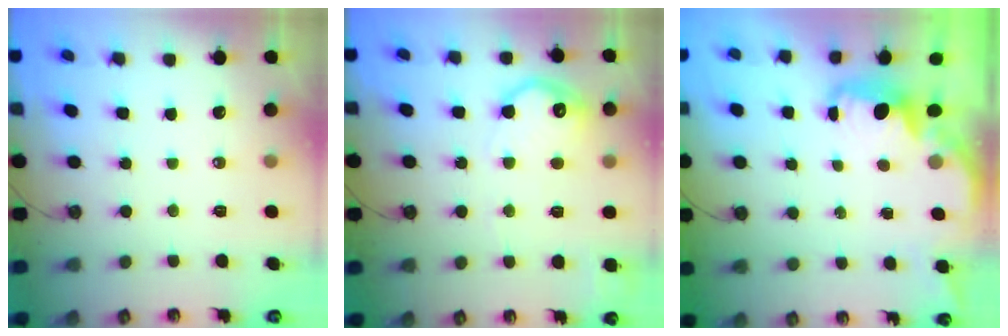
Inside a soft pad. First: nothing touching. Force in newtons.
{"total": 13.3, "press": 13.3, "slide": 0.7}
{"total": 1.6, "press": 1.4, "slide": 0.7}